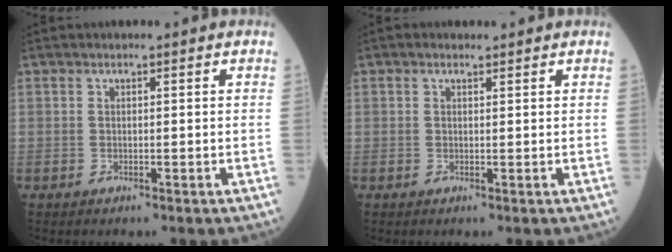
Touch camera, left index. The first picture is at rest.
{"total": 0.8, "force": [0.6, 0.4, 0.3], "torque": [-0.013, 0.005, 0.008]}